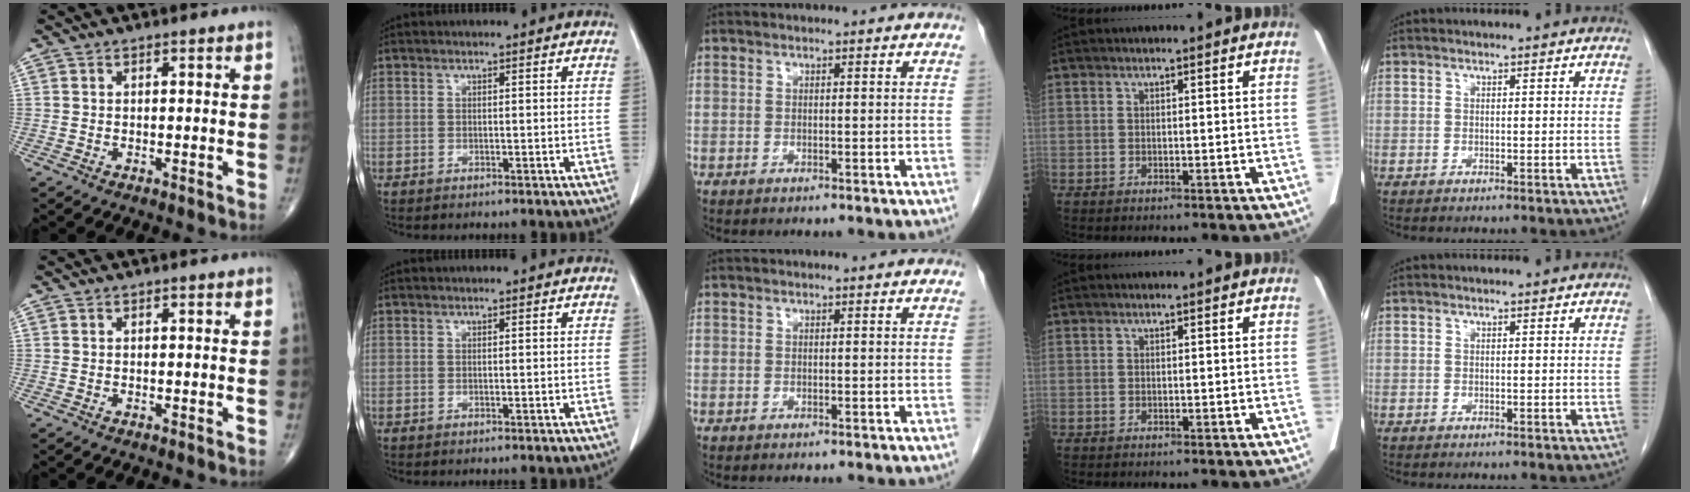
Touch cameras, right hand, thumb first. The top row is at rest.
{}